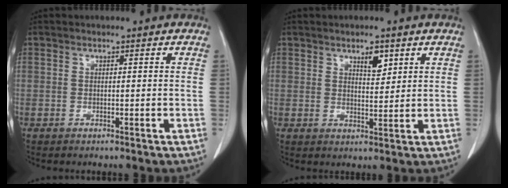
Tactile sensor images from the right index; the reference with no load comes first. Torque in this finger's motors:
{"motor_torque": [0.20, 0.19, 0.07, 0.03]}